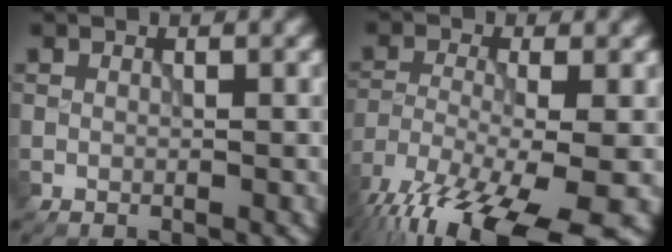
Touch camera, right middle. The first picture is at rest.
{"total": 14.6, "force": [-10.4, 3.6, 9.6], "torque": [-0.188, -0.040, -0.161]}